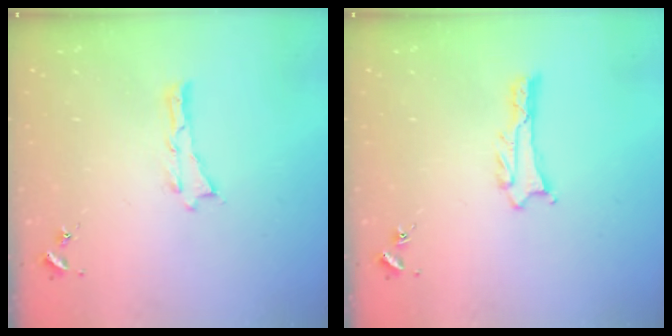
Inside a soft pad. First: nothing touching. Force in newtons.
{"total": 1.1, "press": 1.1, "slide": 0.1}